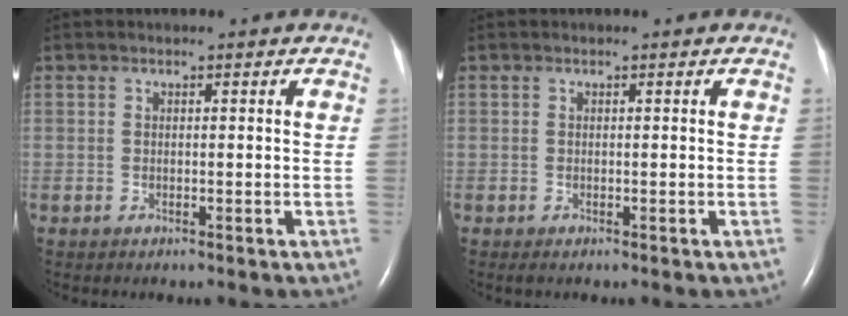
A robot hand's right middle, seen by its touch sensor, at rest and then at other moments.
{"total": 0.0}